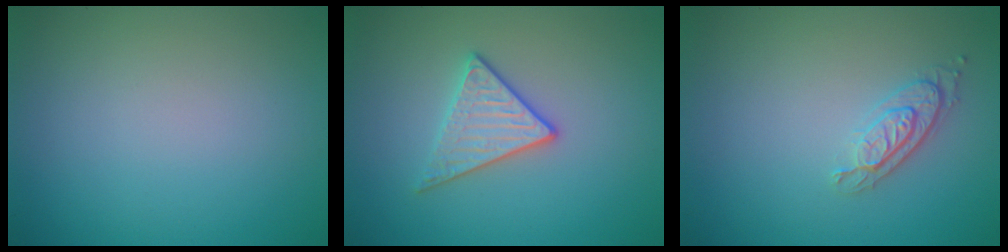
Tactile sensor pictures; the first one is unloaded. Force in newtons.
{"total": 2.8, "press": 2.6, "slide": 1.0}
{"total": 2.1, "press": 1.8, "slide": 1.1}